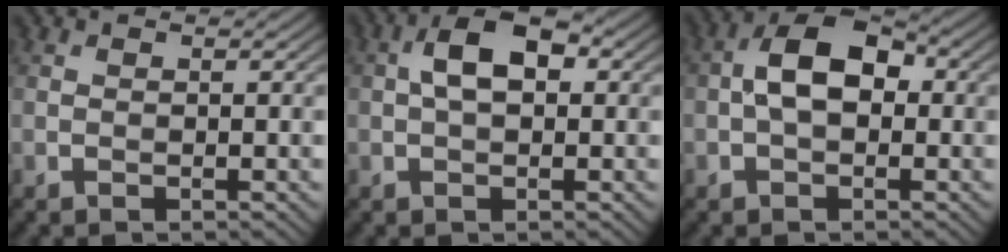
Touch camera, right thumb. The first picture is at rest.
{"total": 5.3, "force": [0.7, 2.9, 4.4], "torque": [-0.079, 0.009, 0.005]}
{"total": 6.4, "force": [0.0, 3.9, 5.1], "torque": [-0.092, 0.014, -0.010]}